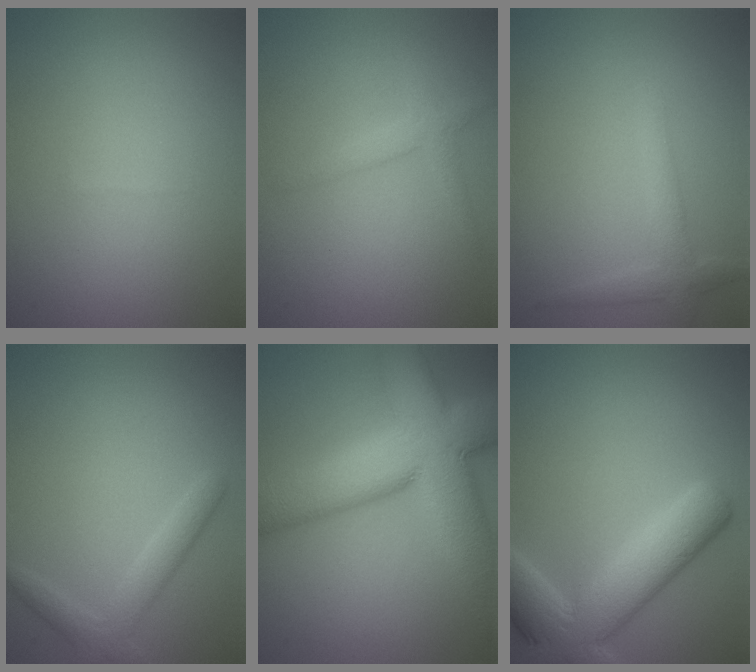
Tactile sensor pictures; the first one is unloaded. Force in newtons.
{"total": 1.7, "press": 1.6, "slide": 0.1}
{"total": 2.3, "press": 2.3, "slide": 0.2}
{"total": 2.7, "press": 2.7, "slide": 0.1}
{"total": 12.5, "press": 12.4, "slide": 1.0}
{"total": 7.6, "press": 7.6, "slide": 0.6}